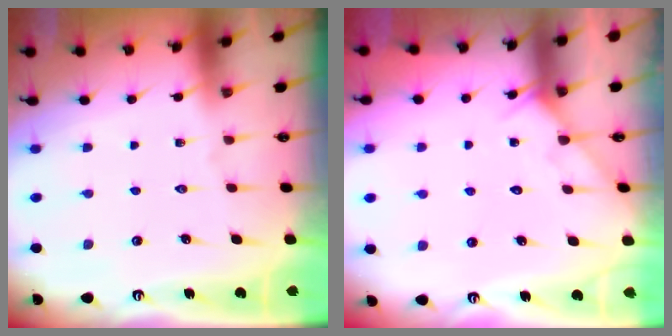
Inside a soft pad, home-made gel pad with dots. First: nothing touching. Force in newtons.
{"total": 6.3, "press": 6.3, "slide": 0.4}